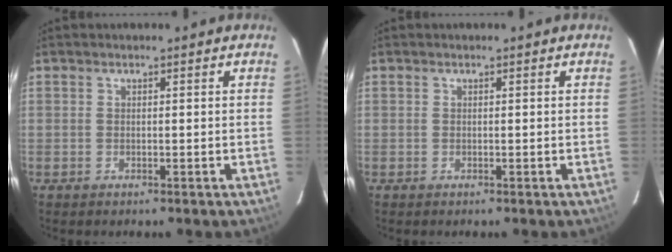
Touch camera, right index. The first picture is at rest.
{"total": 0.0}